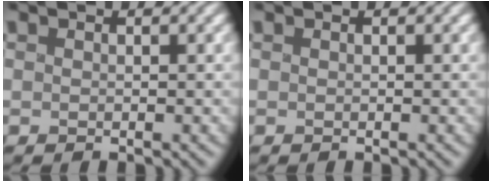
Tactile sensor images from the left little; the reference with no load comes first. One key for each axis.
{"total": 0.0}